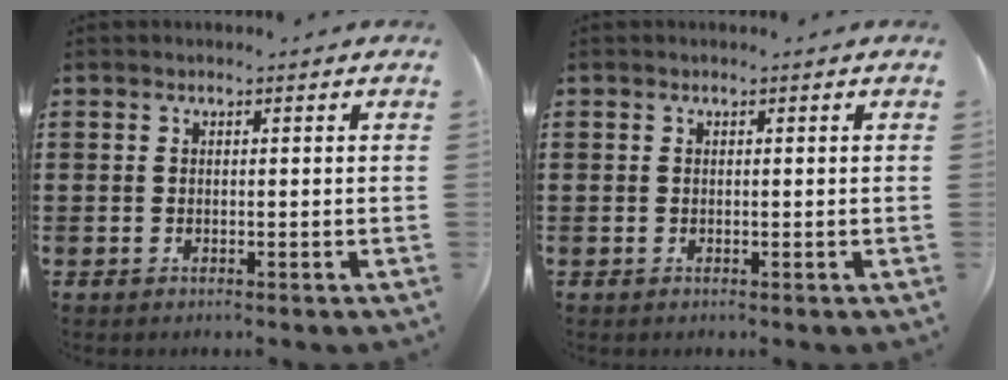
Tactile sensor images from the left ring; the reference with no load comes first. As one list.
[{"total": 0.0}]